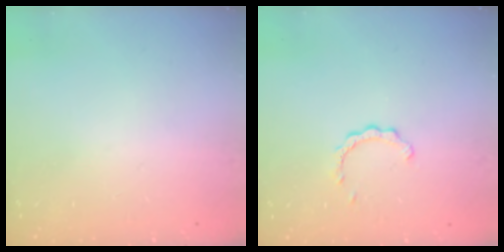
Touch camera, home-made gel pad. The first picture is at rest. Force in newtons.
{"total": 2.9, "press": 2.9, "slide": 0.3}